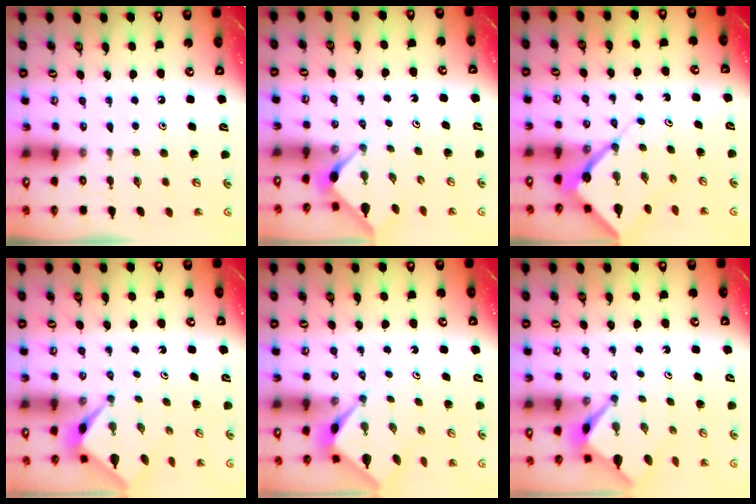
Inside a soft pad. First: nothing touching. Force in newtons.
{"total": 3.0, "press": 3.0, "slide": 0.3}
{"total": 7.7, "press": 7.7, "slide": 0.8}
{"total": 2.6, "press": 2.6, "slide": 0.1}
{"total": 2.8, "press": 2.8, "slide": 0.1}
{"total": 3.1, "press": 3.1, "slide": 0.2}